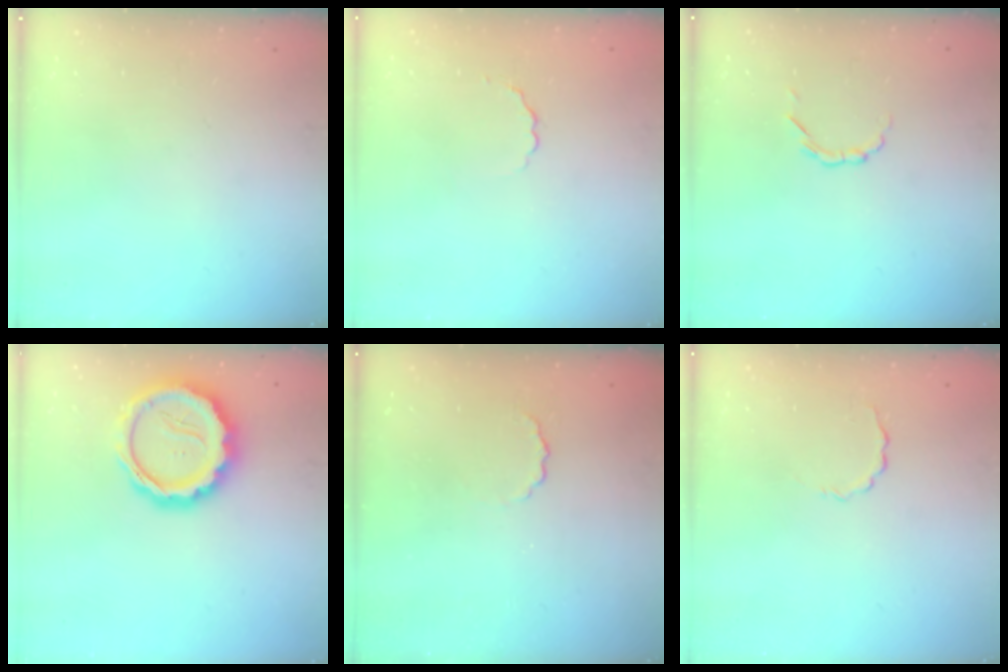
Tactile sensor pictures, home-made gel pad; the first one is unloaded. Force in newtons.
{"total": 1.9, "press": 1.7, "slide": 0.8}
{"total": 2.1, "press": 1.9, "slide": 0.7}
{"total": 17.4, "press": 17.1, "slide": 3.4}
{"total": 3.2, "press": 3.1, "slide": 0.9}
{"total": 2.0, "press": 1.9, "slide": 0.7}